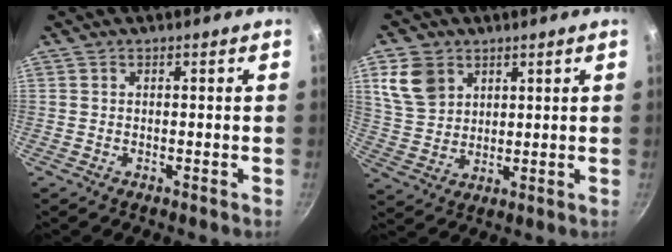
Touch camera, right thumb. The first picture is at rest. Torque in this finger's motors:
{"motor_torque": [-0.28, 0.39, 0.13, -0.10, 0.11]}